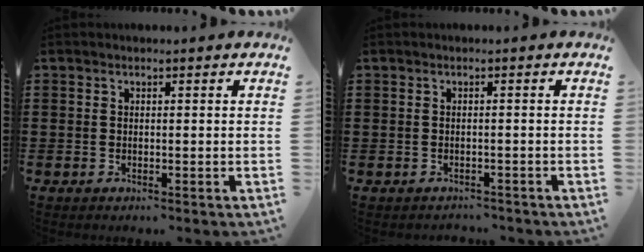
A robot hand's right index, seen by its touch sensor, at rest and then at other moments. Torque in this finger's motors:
{"motor_torque": [-1.19, 0.95, -0.93, -0.19]}